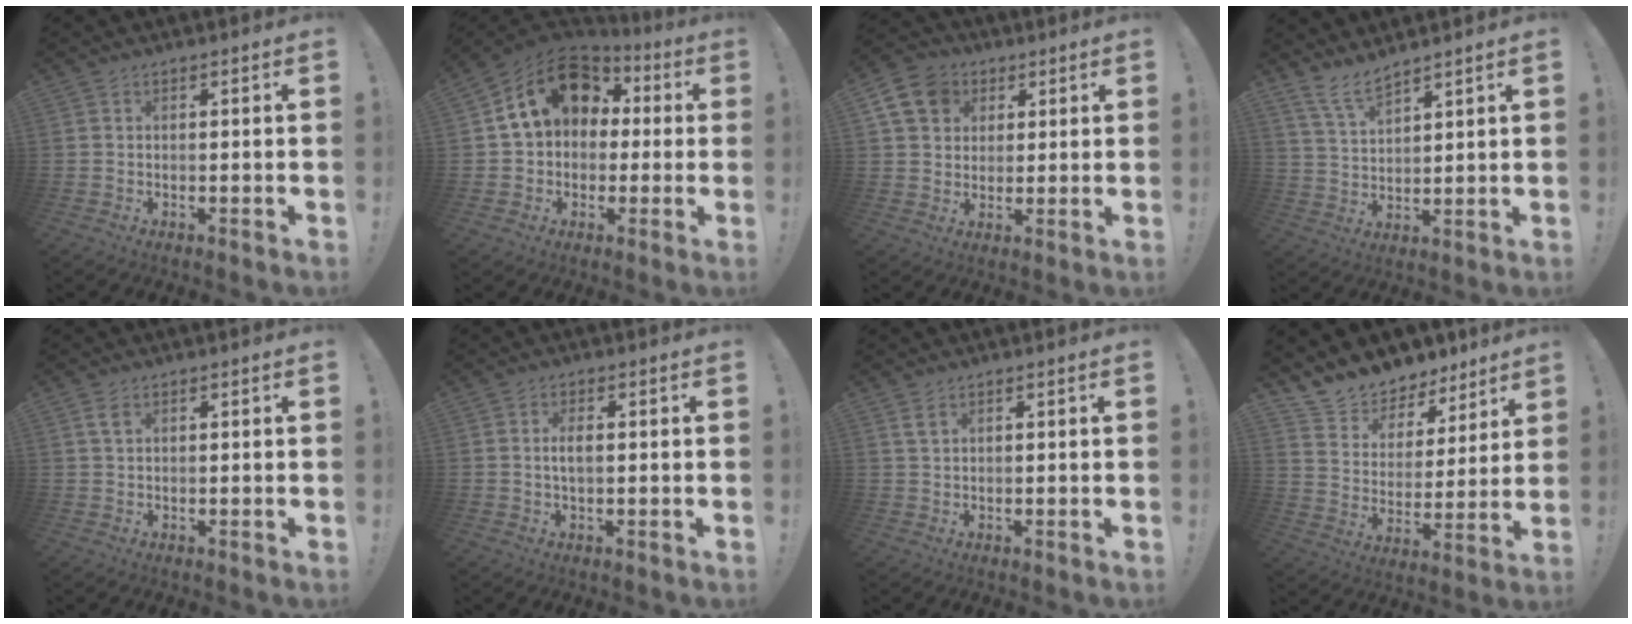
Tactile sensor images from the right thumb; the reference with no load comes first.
{"total": 17.3, "force": [5.9, 12.8, 10.1], "torque": [-0.158, -0.008, 0.108]}
{"total": 11.9, "force": [4.7, 9.7, 5.0], "torque": [-0.078, -0.013, 0.098]}
{"total": 7.6, "force": [6.4, 2.0, 3.5], "torque": [-0.082, -0.033, 0.125]}
{"total": 2.6, "force": [1.3, 1.3, 1.9], "torque": [-0.024, -0.004, 0.021]}
{"total": 2.9, "force": [0.2, 1.1, 2.6], "torque": [-0.042, 0.004, 0.000]}
{"total": 2.4, "force": [1.4, 1.3, 1.5], "torque": [-0.018, -0.005, 0.024]}
{"total": 9.8, "force": [8.8, 4.2, 0.5], "torque": [-0.026, -0.084, 0.163]}